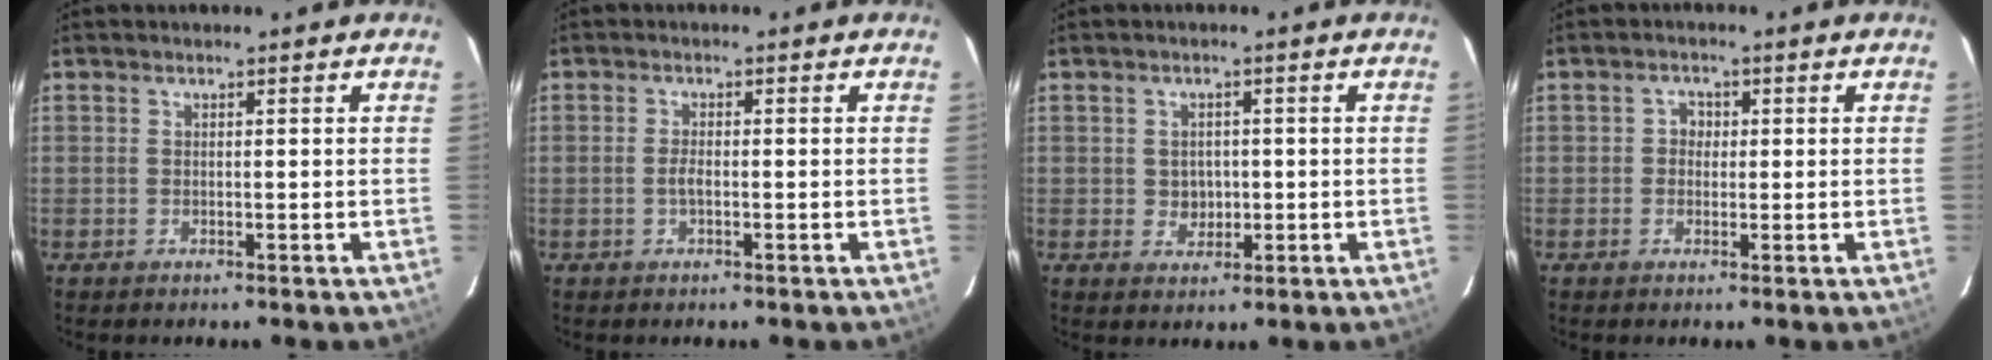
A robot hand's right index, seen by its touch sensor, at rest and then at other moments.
{"total": 1.6, "force": [-0.5, 0.5, 1.4], "torque": [-0.030, 0.000, -0.011]}
{"total": 3.2, "force": [-0.2, 3.0, 1.1], "torque": [-0.019, 0.006, 0.003]}
{"total": 1.7, "force": [-0.1, 1.6, 0.6], "torque": [-0.009, 0.006, -0.005]}